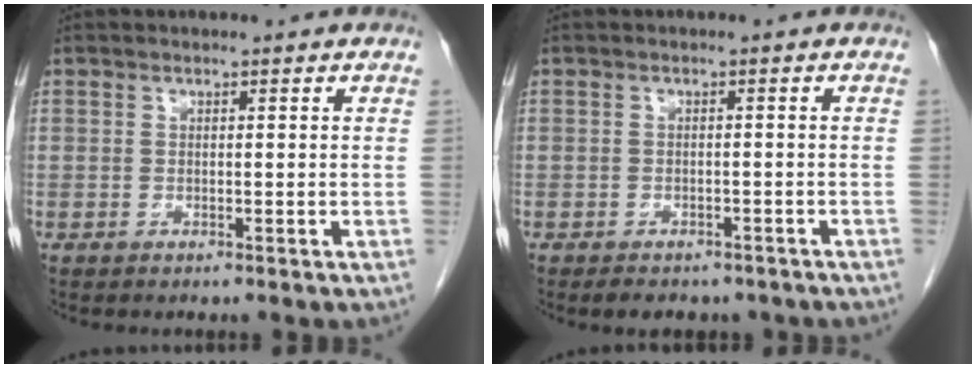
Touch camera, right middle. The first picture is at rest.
{"total": 6.7, "force": [-5.4, 3.0, 2.5], "torque": [-0.029, 0.004, -0.059]}